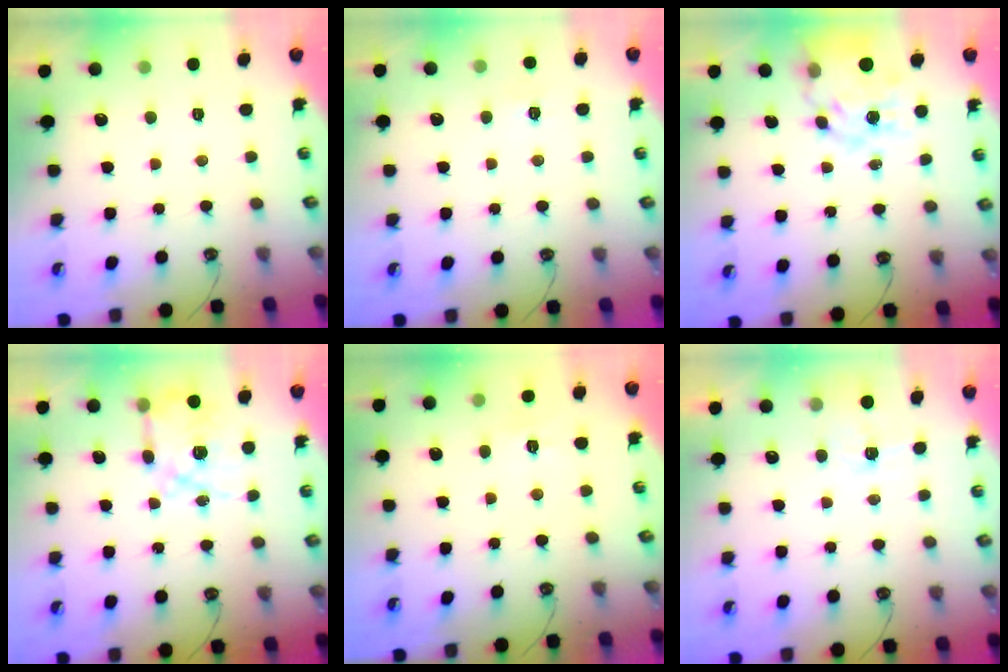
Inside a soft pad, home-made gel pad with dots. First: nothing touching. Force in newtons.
{"total": 5.1, "press": 5.1, "slide": 0.4}
{"total": 13.7, "press": 13.6, "slide": 1.4}
{"total": 10.1, "press": 10.0, "slide": 0.6}
{"total": 2.5, "press": 2.5, "slide": 0.5}
{"total": 4.1, "press": 4.0, "slide": 0.6}